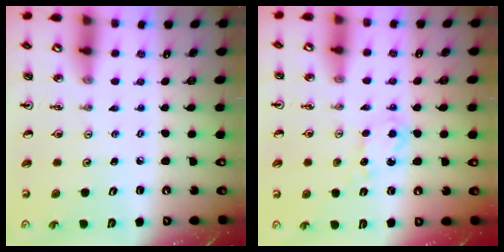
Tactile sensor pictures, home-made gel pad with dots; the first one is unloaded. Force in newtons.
{"total": 5.3, "press": 5.2, "slide": 0.9}